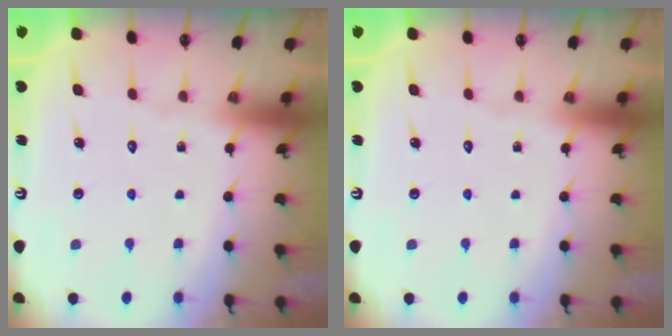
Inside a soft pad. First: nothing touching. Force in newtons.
{"total": 0.0}